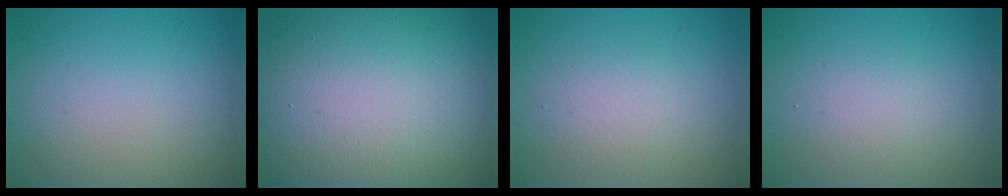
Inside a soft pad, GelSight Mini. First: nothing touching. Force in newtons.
{"total": 20.6, "press": 20.6, "slide": 1.1}
{"total": 2.2, "press": 2.2, "slide": 0.1}
{"total": 1.8, "press": 1.8, "slide": 0.0}